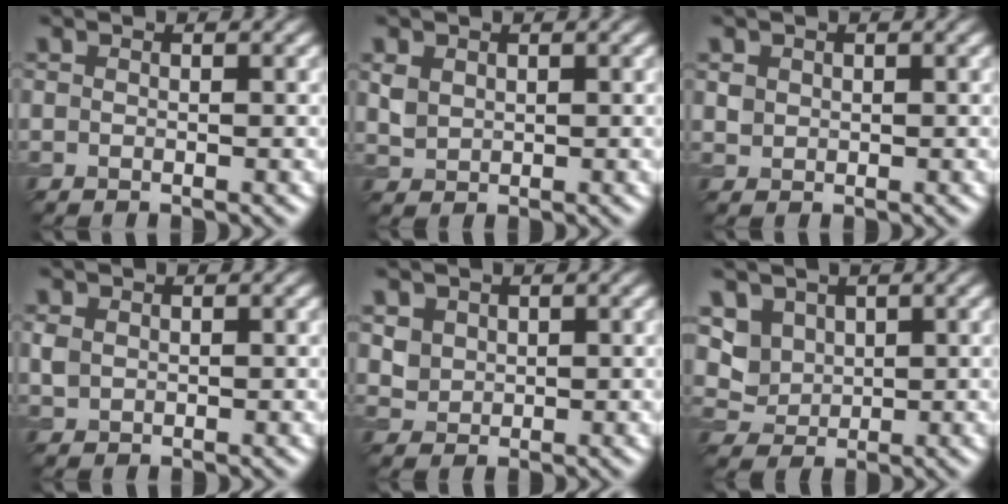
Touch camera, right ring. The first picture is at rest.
{"total": 1.6, "force": [0.7, 1.3, 0.7], "torque": [-0.018, 0.000, 0.018]}
{"total": 1.0, "force": [0.4, 0.9, 0.2], "torque": [-0.003, -0.003, 0.010]}
{"total": 1.3, "force": [0.3, 1.1, 0.6], "torque": [-0.015, 0.000, 0.008]}
{"total": 2.2, "force": [1.0, 1.8, 0.7], "torque": [-0.020, -0.008, 0.033]}
{"total": 3.0, "force": [1.2, 2.5, 1.0], "torque": [-0.028, -0.015, 0.040]}